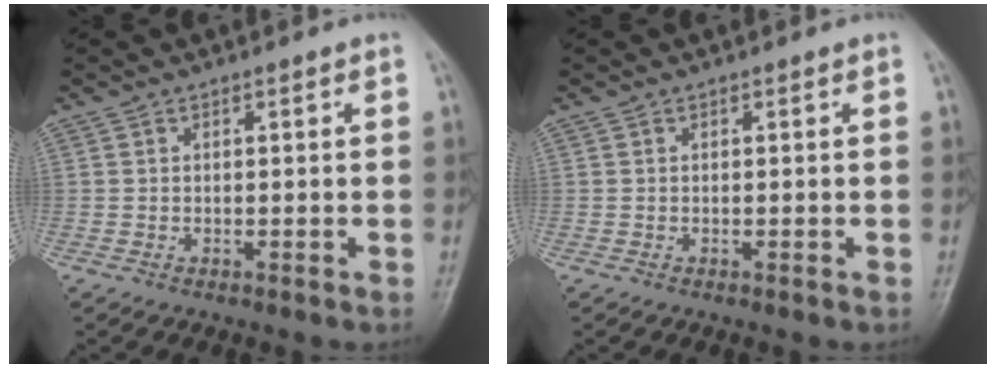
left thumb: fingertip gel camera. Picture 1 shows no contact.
{"total": 0.0}